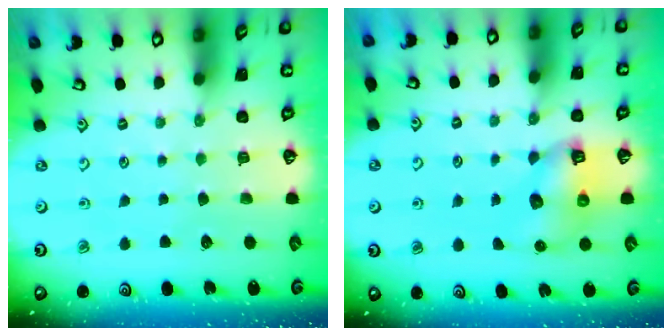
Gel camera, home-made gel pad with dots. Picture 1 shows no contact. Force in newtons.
{"total": 7.2, "press": 7.1, "slide": 0.8}